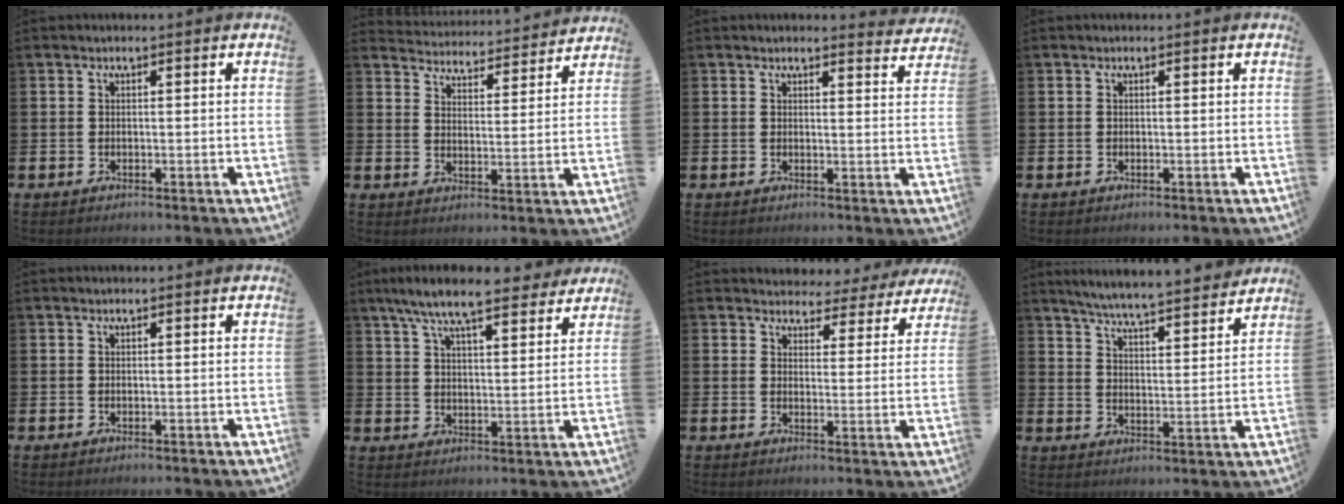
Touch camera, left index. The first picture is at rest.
{"total": 4.7, "force": [4.6, 0.6, -0.1], "torque": [-0.017, -0.041, 0.078]}
{"total": 2.5, "force": [2.5, 0.3, 0.1], "torque": [0.002, -0.014, 0.044]}
{"total": 0.0}
{"total": 0.0}
{"total": 9.2, "force": [8.2, 1.7, 3.8], "torque": [-0.087, -0.034, 0.148]}
{"total": 3.5, "force": [3.1, 1.5, -0.1], "torque": [-0.007, -0.028, 0.050]}
{"total": 6.1, "force": [5.9, -0.2, 1.2], "torque": [-0.041, -0.046, 0.102]}